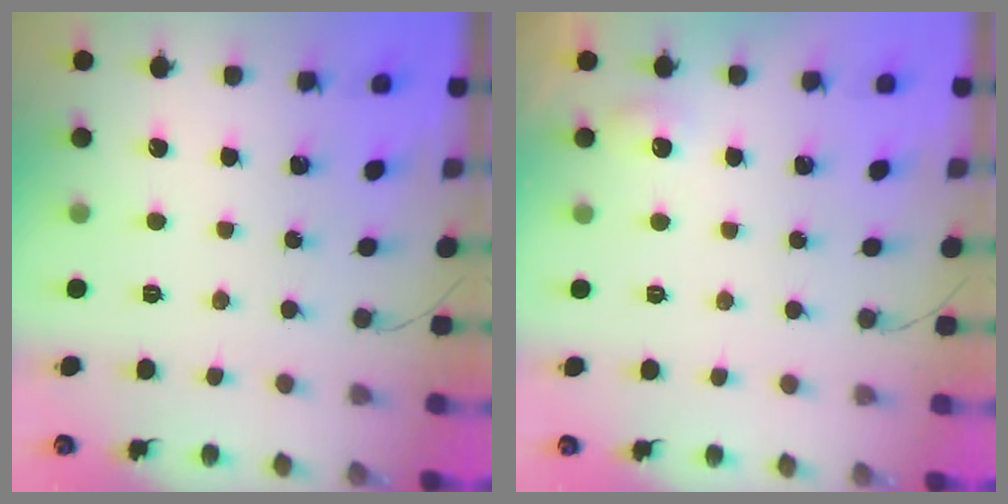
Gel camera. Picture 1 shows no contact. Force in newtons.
{"total": 4.5, "press": 4.3, "slide": 1.4}